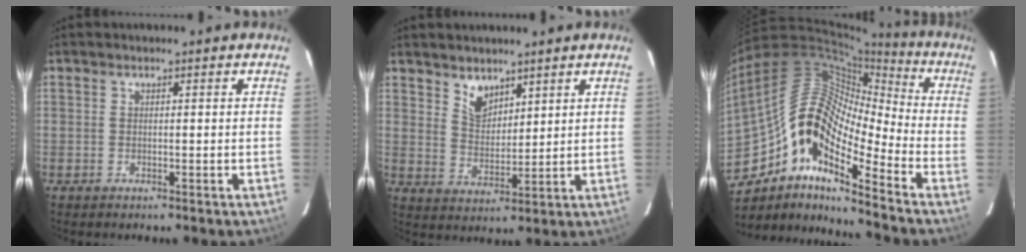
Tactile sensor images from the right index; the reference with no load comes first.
{"total": 5.3, "force": [4.0, 2.9, 1.9], "torque": [-0.025, 0.003, 0.078]}
{"total": 17.6, "force": [-8.8, 5.6, 14.2], "torque": [-0.230, -0.002, -0.185]}